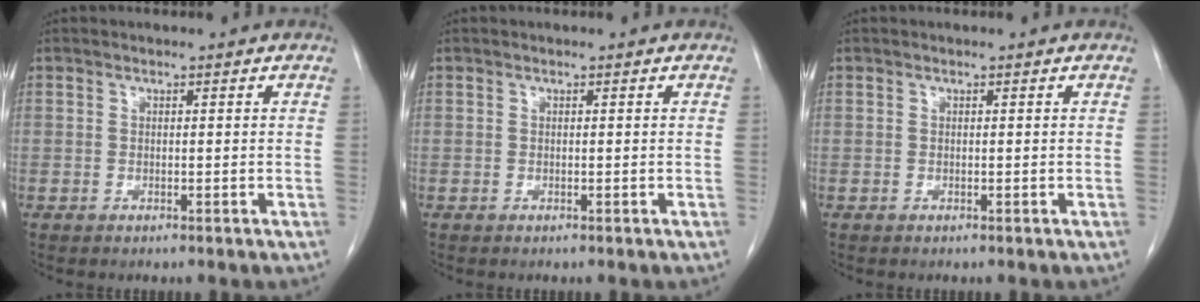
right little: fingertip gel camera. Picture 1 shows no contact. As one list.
[{"total": 0.0}, {"total": 0.0}]